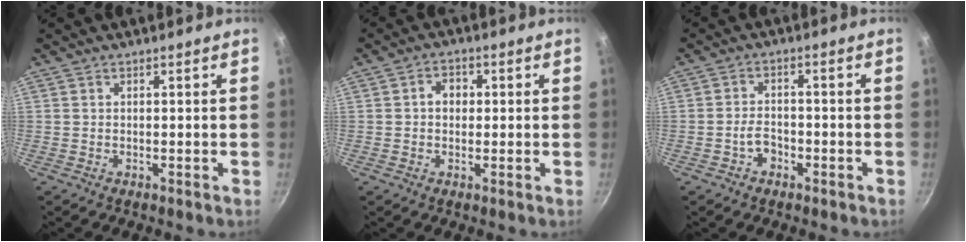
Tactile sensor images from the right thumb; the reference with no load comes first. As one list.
[{"total": 3.7, "force": [0.3, 3.0, 2.1], "torque": [-0.014, 0.007, 0.000]}, {"total": 3.6, "force": [-1.8, 2.4, 1.9], "torque": [-0.018, 0.023, -0.031]}]